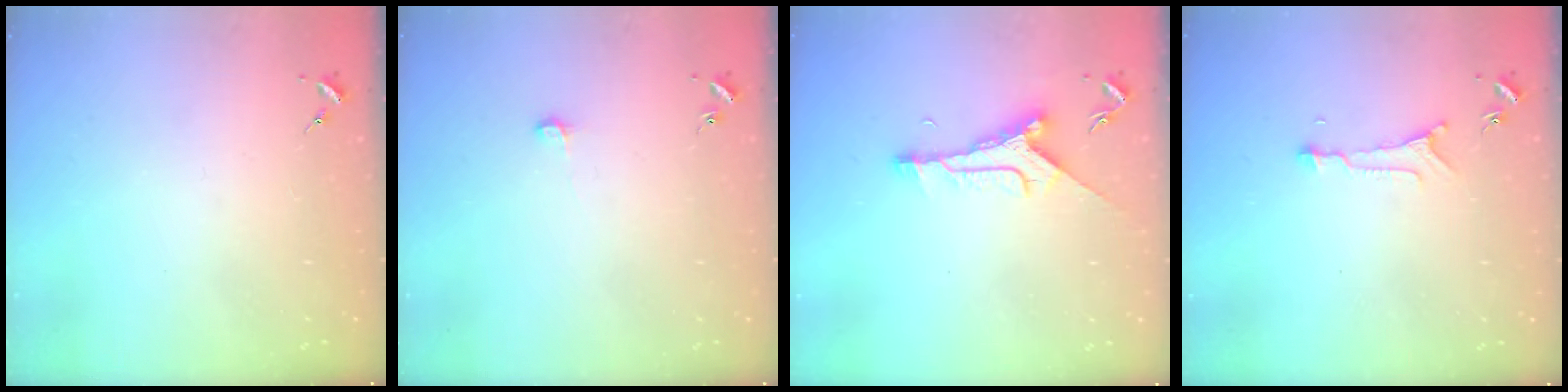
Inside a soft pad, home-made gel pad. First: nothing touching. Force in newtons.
{"total": 4.3, "press": 4.3, "slide": 0.4}
{"total": 8.6, "press": 8.6, "slide": 0.4}
{"total": 5.6, "press": 5.6, "slide": 0.4}